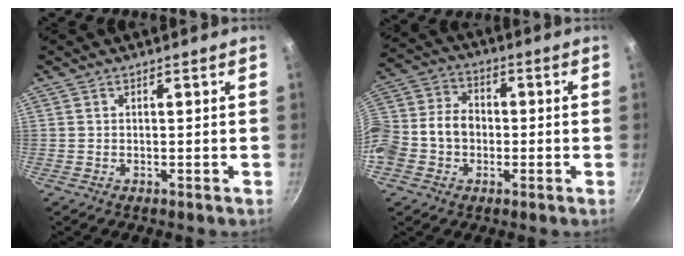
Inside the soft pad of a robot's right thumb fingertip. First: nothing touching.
{"total": 14.8, "force": [-2.5, 11.6, 8.8], "torque": [-0.168, 0.045, -0.061]}